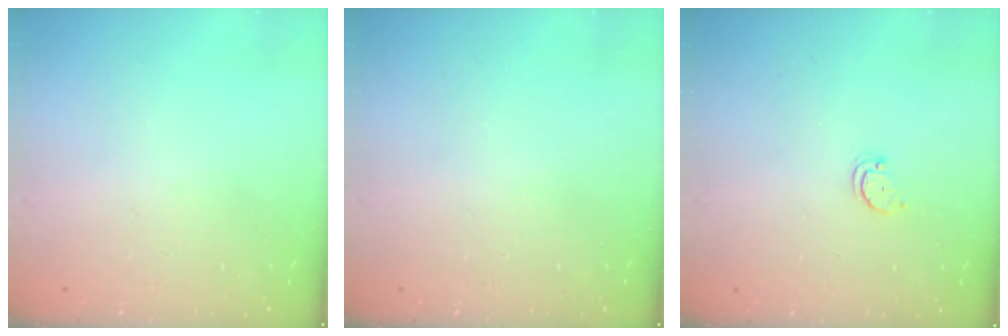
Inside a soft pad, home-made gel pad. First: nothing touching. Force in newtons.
{"total": 0.0}
{"total": 2.5, "press": 2.4, "slide": 0.4}